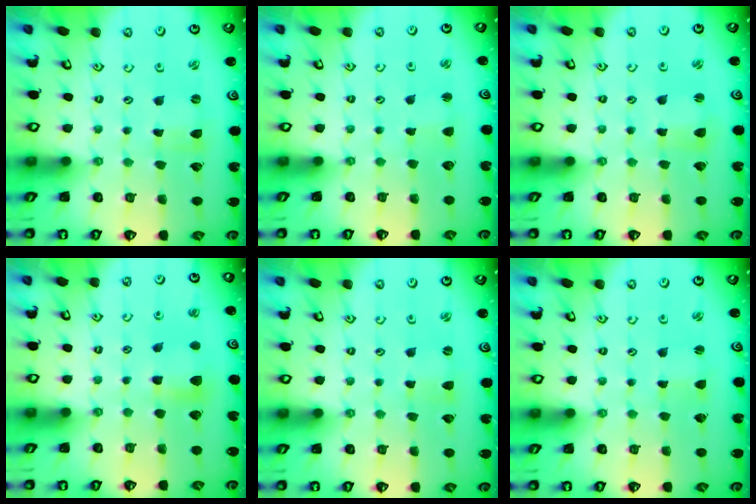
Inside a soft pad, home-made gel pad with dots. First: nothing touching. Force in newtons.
{"total": 1.8, "press": 1.7, "slide": 0.3}
{"total": 2.5, "press": 2.5, "slide": 0.3}
{"total": 6.4, "press": 6.4, "slide": 0.6}
{"total": 0.9, "press": 0.9, "slide": 0.1}
{"total": 0.6, "press": 0.6, "slide": 0.0}